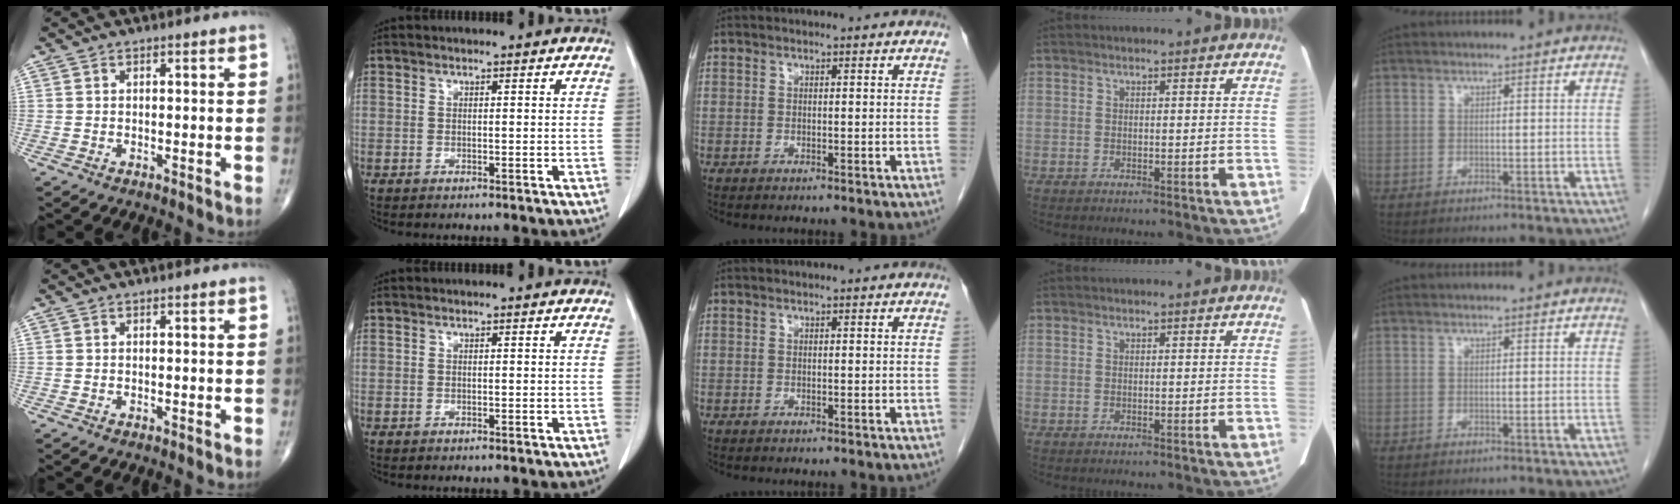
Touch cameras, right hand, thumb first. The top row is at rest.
{}